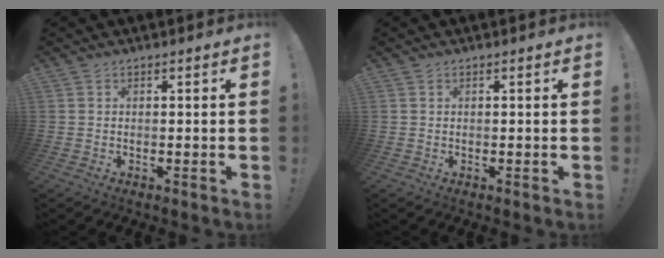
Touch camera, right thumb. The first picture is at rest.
{"total": 0.0}